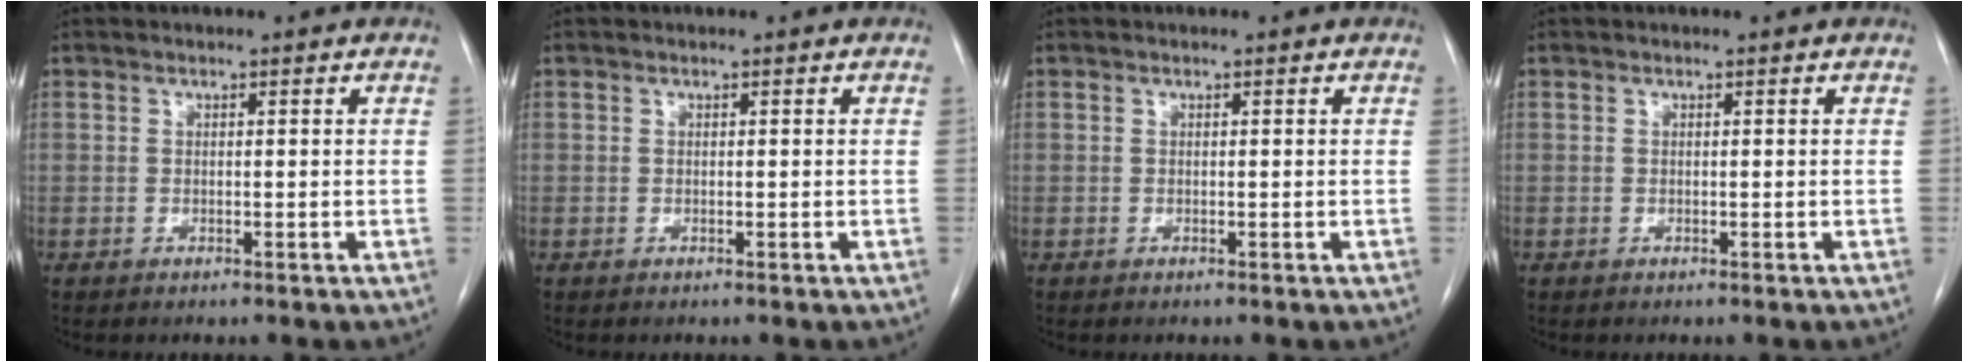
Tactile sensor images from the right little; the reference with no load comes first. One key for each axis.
{"total": 0.0}
{"total": 0.0}
{"total": 0.0}